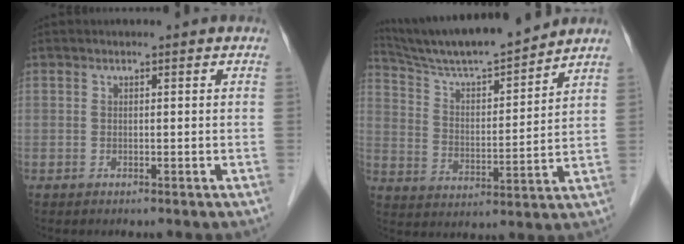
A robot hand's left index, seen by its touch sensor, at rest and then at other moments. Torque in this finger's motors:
{"motor_torque": [0.24, -0.42, 0.17, 0.10]}